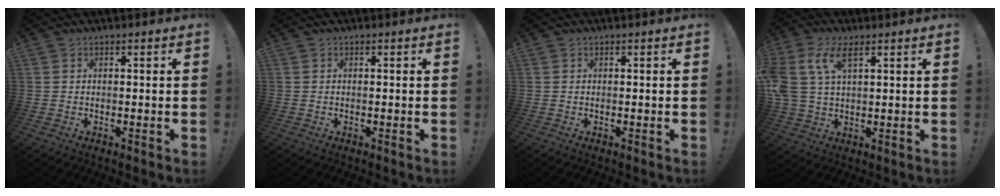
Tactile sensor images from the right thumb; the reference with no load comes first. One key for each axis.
{"total": 0.0}
{"total": 0.0}
{"total": 11.5, "fx": 4.8, "fy": 6.3, "fz": 8.3, "tx": -0.187, "ty": -0.003, "tz": 0.091}